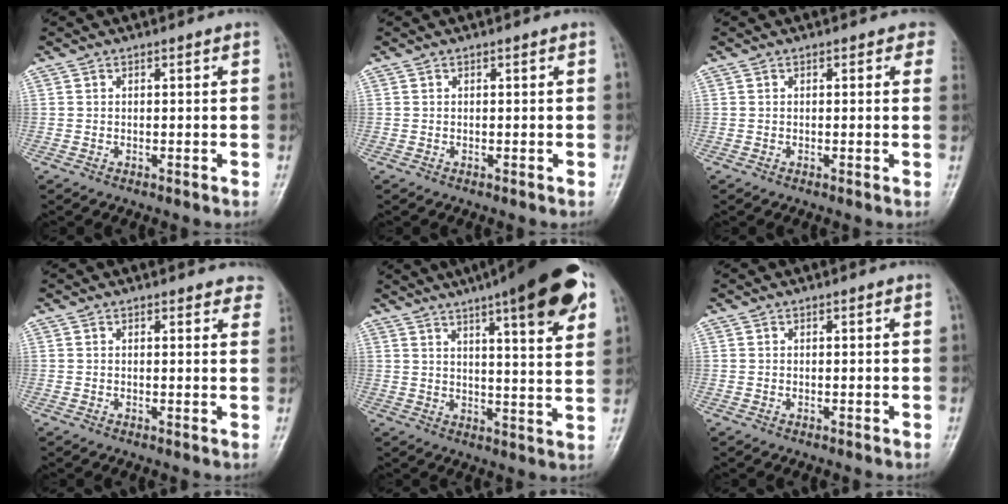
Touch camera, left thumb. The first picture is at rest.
{"total": 0.0}
{"total": 2.2, "force": [1.1, 1.5, 1.2], "torque": [0.016, 0.001, -0.001]}
{"total": 3.8, "force": [3.3, 1.7, 1.0], "torque": [0.023, -0.009, 0.017]}
{"total": 19.9, "force": [10.9, 4.2, 16.1], "torque": [-0.210, -0.019, 0.145]}
{"total": 0.0}